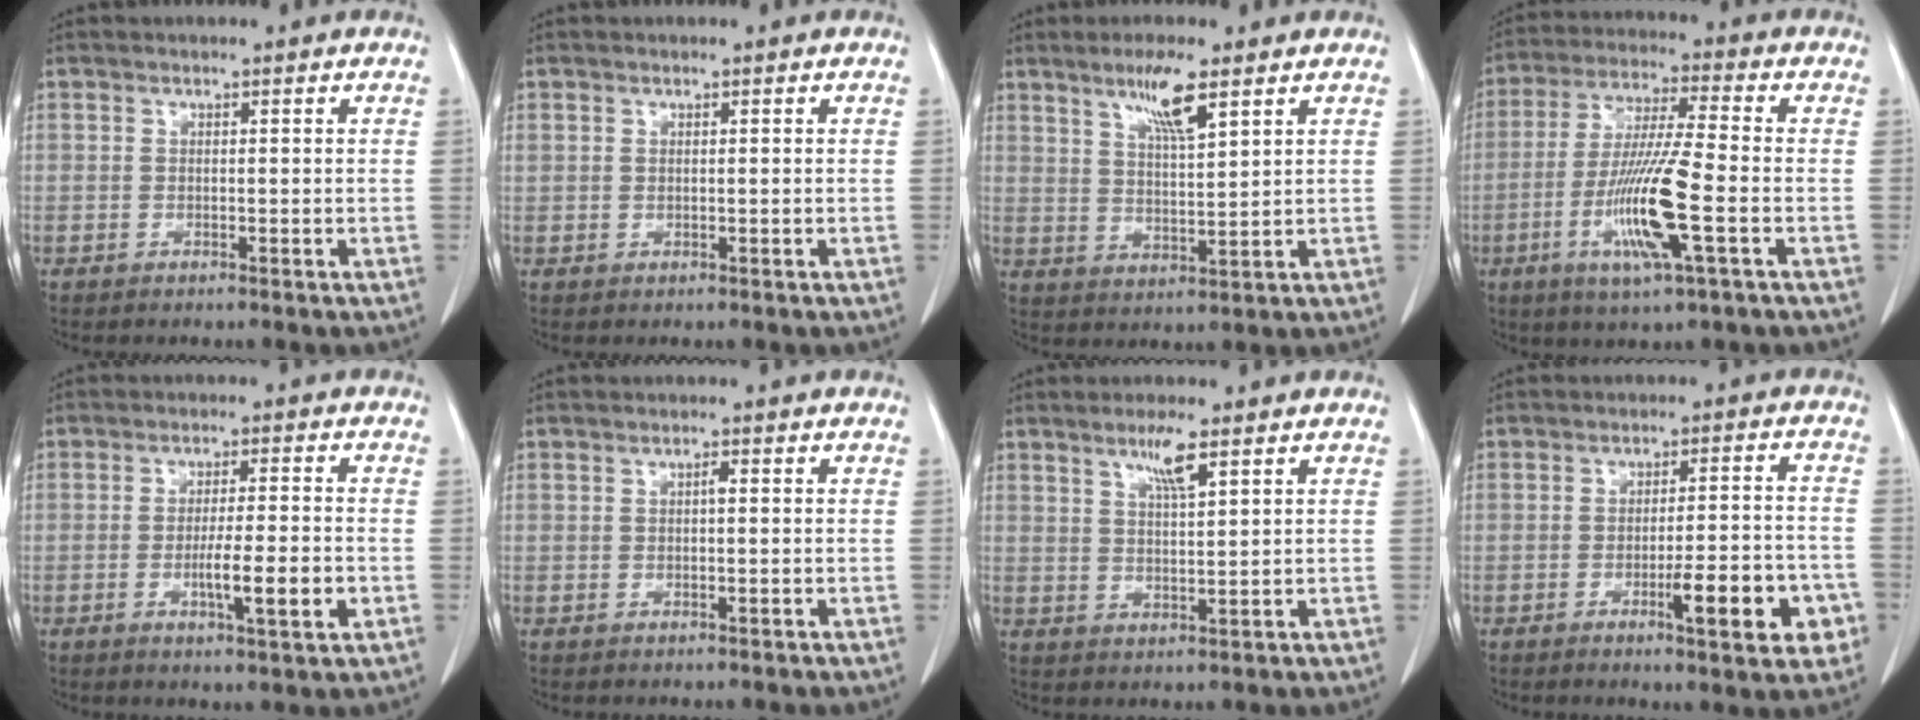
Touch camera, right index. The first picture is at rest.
{"total": 0.0}
{"total": 7.1, "force": [4.3, 0.5, 5.6], "torque": [-0.105, -0.005, 0.078]}
{"total": 13.1, "force": [-3.8, 0.3, 12.5], "torque": [-0.250, -0.017, -0.076]}
{"total": 7.3, "force": [-2.0, 0.5, 7.0], "torque": [-0.113, -0.010, -0.032]}
{"total": 1.1, "force": [0.2, 0.2, 1.1], "torque": [-0.021, 0.002, 0.003]}
{"total": 4.7, "force": [2.8, 0.2, 3.8], "torque": [-0.071, -0.005, 0.051]}
{"total": 9.8, "force": [-3.8, 1.7, 8.9], "torque": [-0.117, 0.004, -0.049]}